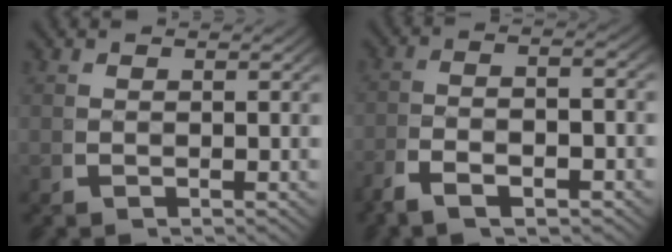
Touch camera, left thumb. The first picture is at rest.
{"total": 4.6, "force": [-1.7, 1.6, 4.0], "torque": [-0.079, -0.001, -0.030]}